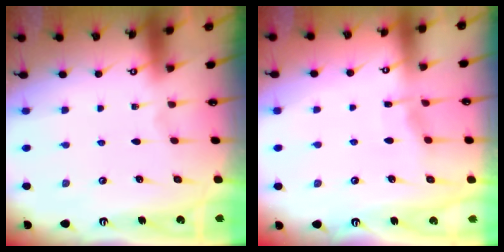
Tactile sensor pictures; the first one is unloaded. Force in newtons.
{"total": 4.5, "press": 4.5, "slide": 0.6}